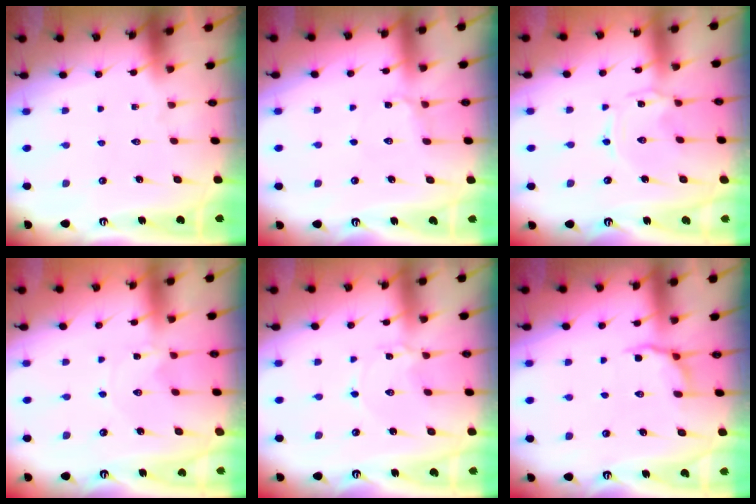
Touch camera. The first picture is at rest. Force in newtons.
{"total": 3.8, "press": 3.8, "slide": 0.6}
{"total": 0.7, "press": 0.7, "slide": 0.1}
{"total": 0.0}
{"total": 1.6, "press": 1.6, "slide": 0.2}
{"total": 5.5, "press": 4.9, "slide": 2.4}